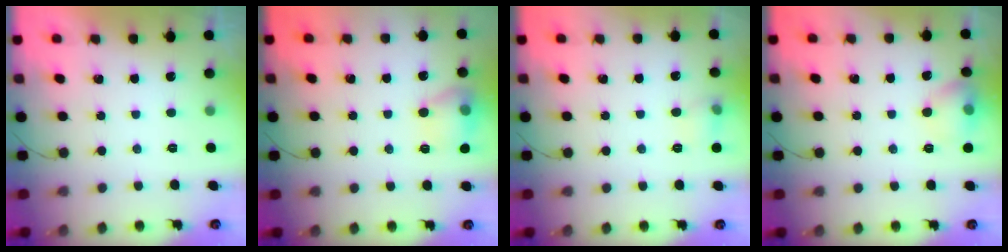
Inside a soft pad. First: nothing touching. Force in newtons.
{"total": 11.9, "press": 11.9, "slide": 0.8}
{"total": 5.9, "press": 5.7, "slide": 1.7}
{"total": 8.4, "press": 8.2, "slide": 1.8}